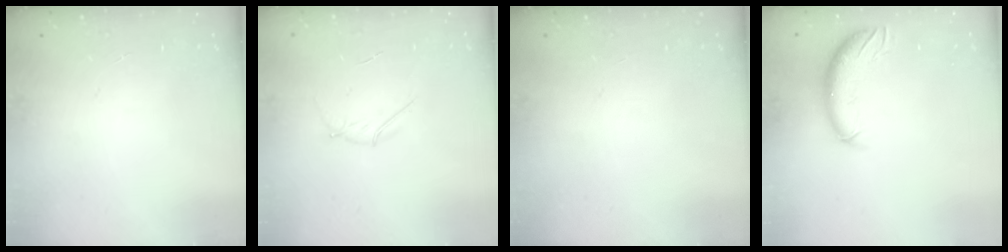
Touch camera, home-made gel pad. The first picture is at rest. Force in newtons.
{"total": 3.6, "press": 3.5, "slide": 0.9}
{"total": 0.0}
{"total": 10.2, "press": 10.0, "slide": 2.1}